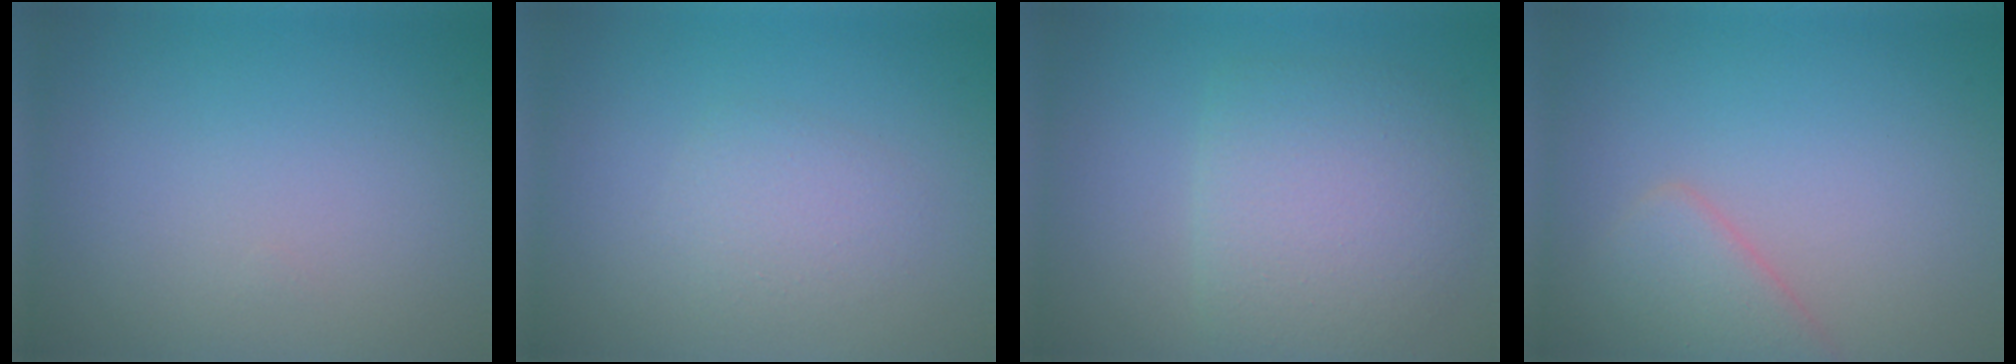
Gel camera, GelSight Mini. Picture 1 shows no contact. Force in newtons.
{"total": 1.9, "press": 1.9, "slide": 0.0}
{"total": 5.2, "press": 5.2, "slide": 0.1}
{"total": 2.9, "press": 2.9, "slide": 0.1}